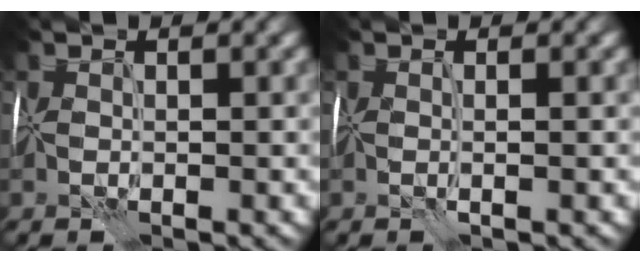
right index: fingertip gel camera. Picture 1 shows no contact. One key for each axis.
{"total": 0.5, "fx": -0.3, "fy": -0.3, "fz": 0.2, "tx": -0.001, "ty": -0.002, "tz": -0.008}